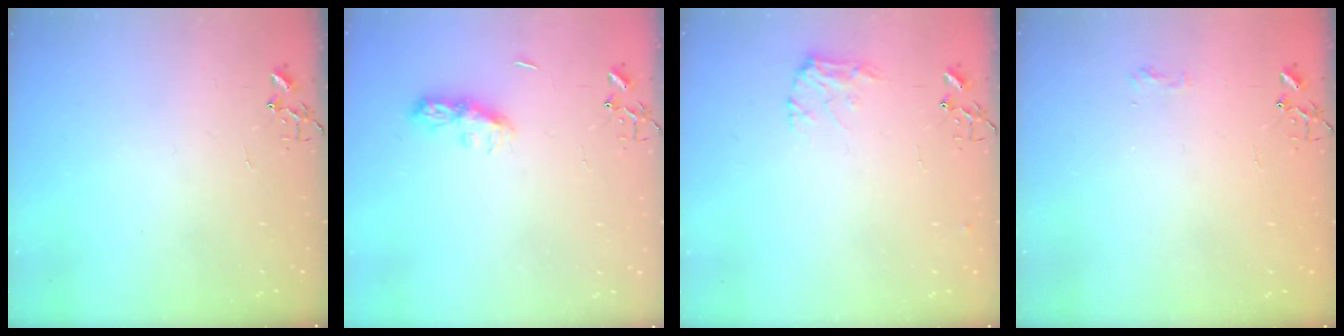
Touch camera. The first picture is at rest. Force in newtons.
{"total": 7.8, "press": 7.8, "slide": 0.4}
{"total": 7.9, "press": 7.9, "slide": 0.1}
{"total": 6.0, "press": 6.0, "slide": 0.6}